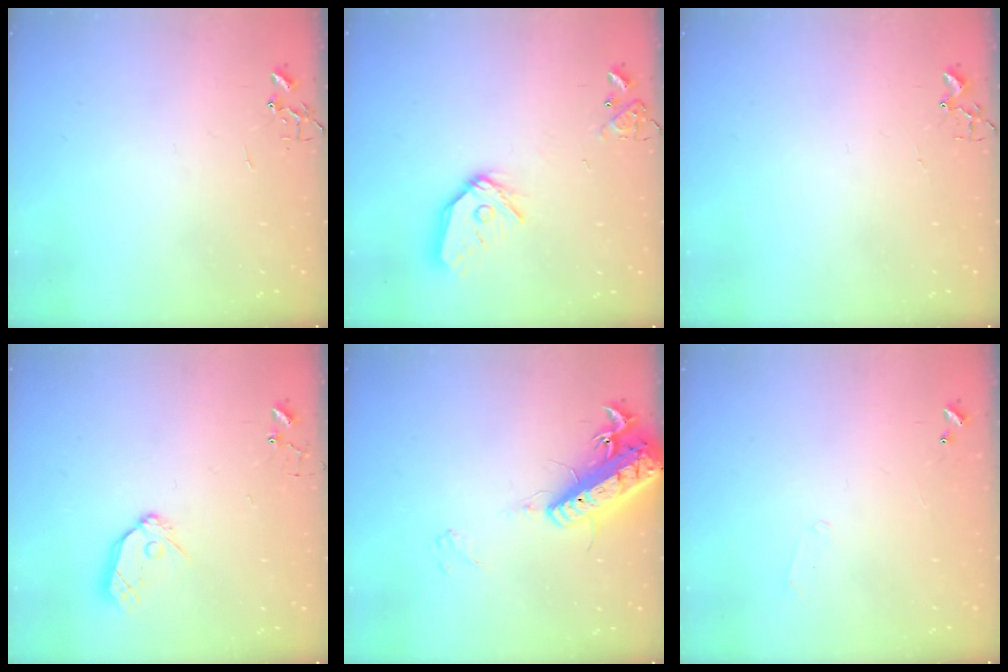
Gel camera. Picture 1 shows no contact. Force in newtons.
{"total": 13.7, "press": 13.6, "slide": 1.7}
{"total": 1.8, "press": 1.8, "slide": 0.2}
{"total": 9.5, "press": 9.5, "slide": 0.9}
{"total": 19.0, "press": 18.7, "slide": 3.7}
{"total": 5.0, "press": 5.0, "slide": 0.9}